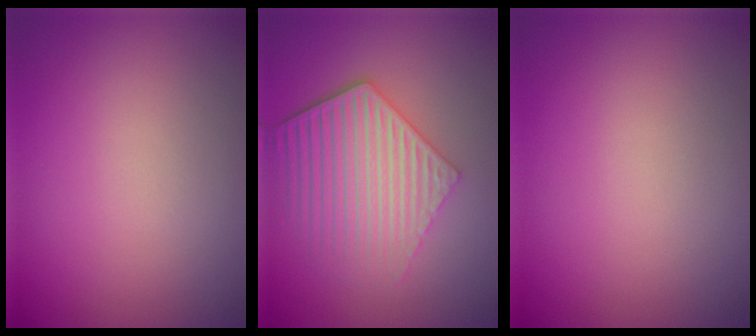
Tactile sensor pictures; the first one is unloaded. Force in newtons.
{"total": 5.5, "press": 4.3, "slide": 3.5}
{"total": 0.0}